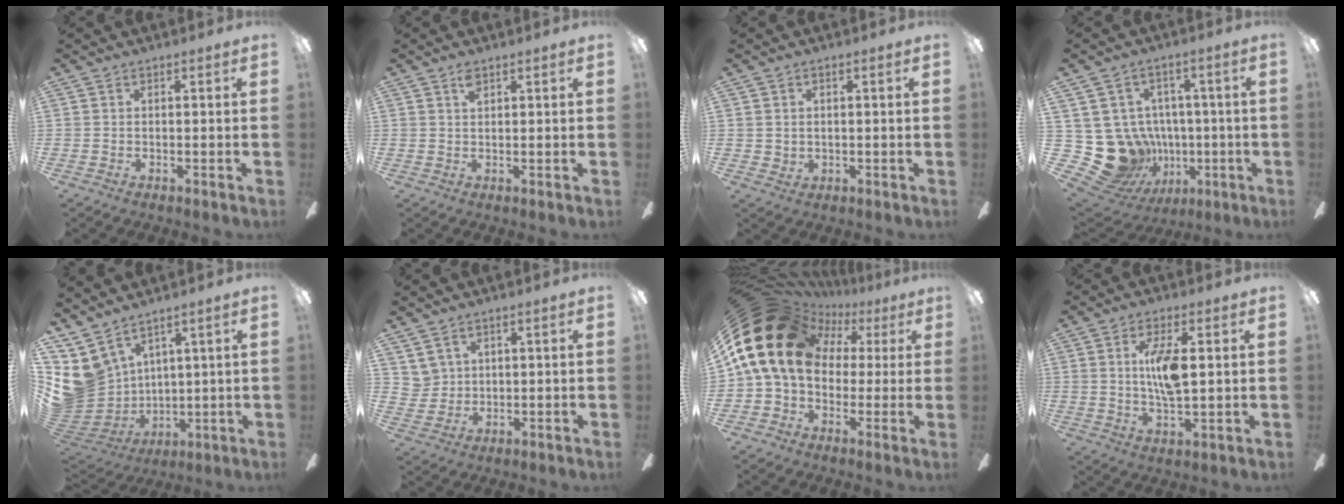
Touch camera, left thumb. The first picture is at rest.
{"total": 2.2, "force": [1.5, 0.9, 1.3], "torque": [-0.021, 0.000, 0.024]}
{"total": 1.4, "force": [0.8, 1.2, 0.0], "torque": [0.007, -0.001, 0.012]}
{"total": 16.4, "force": [-3.2, 14.8, 6.5], "torque": [-0.164, 0.000, -0.019]}
{"total": 10.8, "force": [6.0, 8.3, 3.4], "torque": [-0.121, -0.050, 0.124]}
{"total": 3.8, "force": [2.4, 2.9, -0.1], "torque": [-0.014, -0.002, 0.048]}
{"total": 20.8, "force": [5.2, 15.2, 13.2], "torque": [-0.292, -0.022, 0.092]}
{"total": 8.7, "force": [1.8, 3.2, 7.9], "torque": [-0.157, -0.002, 0.025]}